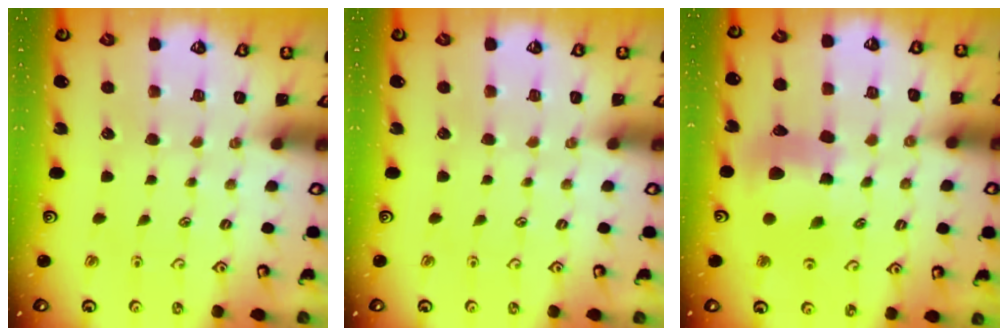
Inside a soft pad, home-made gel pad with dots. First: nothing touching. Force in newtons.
{"total": 0.0}
{"total": 12.2, "press": 12.1, "slide": 1.5}